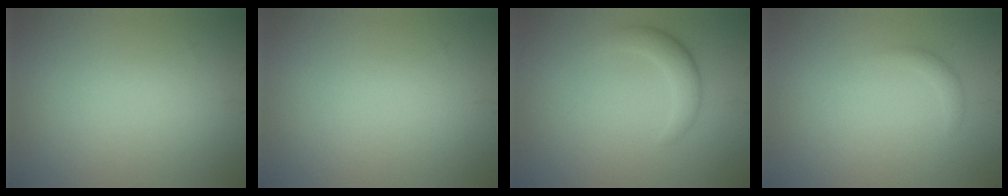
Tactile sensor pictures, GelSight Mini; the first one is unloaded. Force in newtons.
{"total": 0.0}
{"total": 2.5, "press": 2.5, "slide": 0.0}
{"total": 1.1, "press": 1.1, "slide": 0.1}